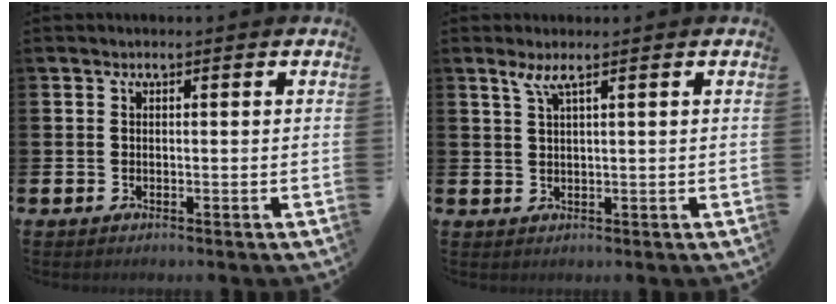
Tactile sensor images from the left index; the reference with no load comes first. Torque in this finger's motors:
{"motor_torque": [0.24, -0.10, 0.10, 0.07]}